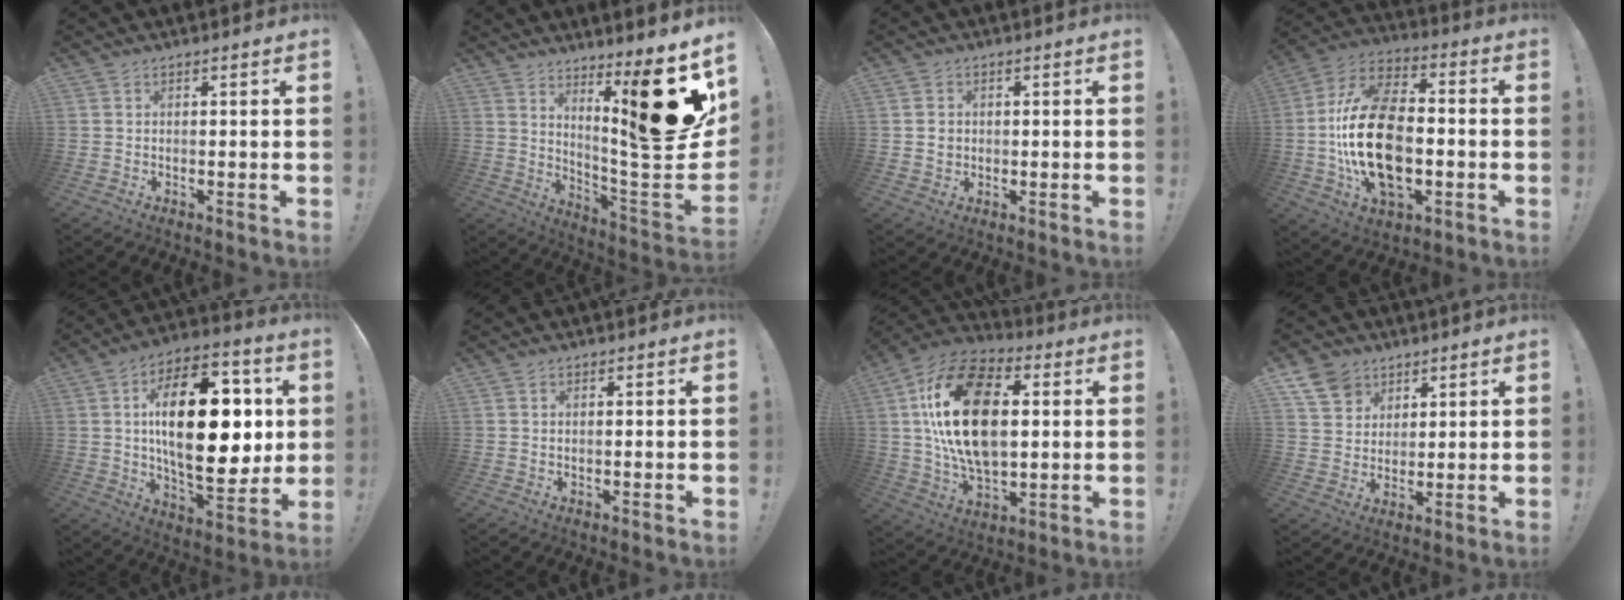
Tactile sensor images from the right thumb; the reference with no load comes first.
{"total": 22.4, "force": [9.2, 4.5, 20.0], "torque": [-0.268, -0.092, 0.151]}
{"total": 3.0, "force": [0.1, 2.7, 1.2], "torque": [-0.010, 0.001, 0.002]}
{"total": 24.3, "force": [-3.2, 14.6, 19.2], "torque": [-0.361, 0.018, -0.047]}
{"total": 28.8, "force": [3.8, 14.6, 24.5], "torque": [-0.405, -0.005, 0.064]}
{"total": 0.6, "force": [0.2, 0.2, 0.5], "torque": [-0.013, 0.002, 0.005]}
{"total": 25.2, "force": [3.9, 14.9, 19.9], "torque": [-0.366, -0.003, 0.066]}
{"total": 9.6, "force": [6.0, 7.0, 2.9], "torque": [-0.049, -0.035, 0.119]}